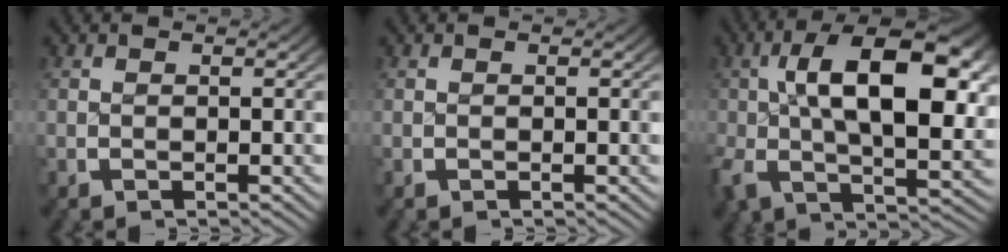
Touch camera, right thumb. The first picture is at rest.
{"total": 0.0}
{"total": 13.7, "force": [0.7, 6.8, 11.9], "torque": [-0.198, -0.015, 0.013]}